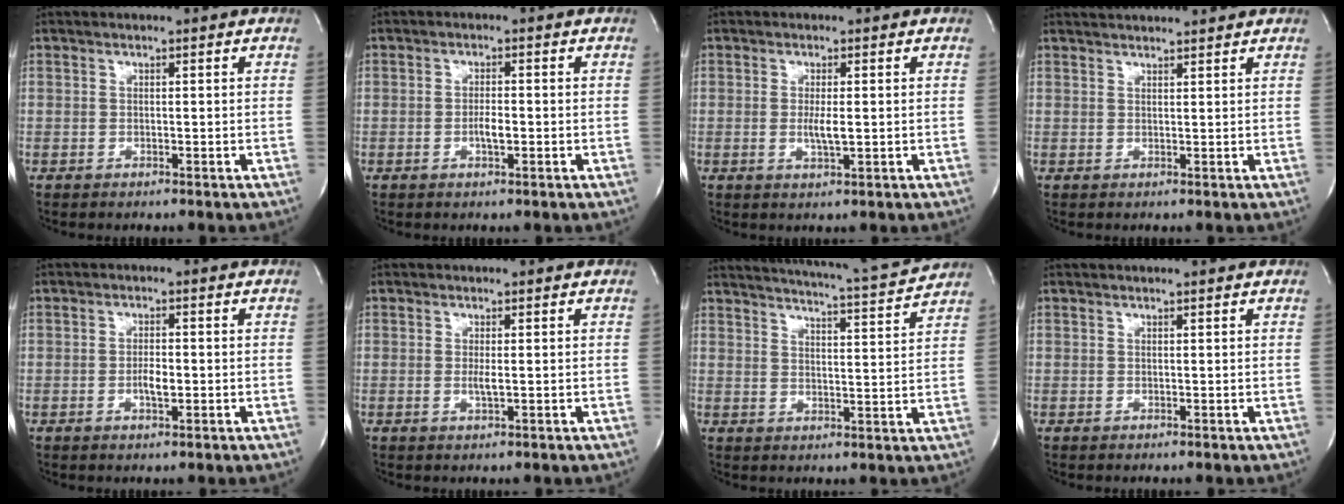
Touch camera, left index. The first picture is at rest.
{"total": 2.2, "force": [-0.6, 0.5, 2.1], "torque": [-0.040, 0.001, -0.010]}
{"total": 2.6, "force": [-0.1, 0.3, 2.6], "torque": [-0.053, -0.005, 0.000]}
{"total": 6.4, "force": [6.2, 0.2, 1.8], "torque": [-0.032, 0.030, 0.083]}
{"total": 2.5, "force": [-0.6, 0.8, 2.3], "torque": [-0.045, 0.002, -0.008]}
{"total": 1.4, "force": [0.1, 0.1, 1.4], "torque": [-0.033, -0.003, 0.002]}
{"total": 12.8, "force": [12.2, -1.0, 3.6], "torque": [-0.066, -0.027, 0.164]}
{"total": 1.5, "force": [1.4, -0.2, 0.4], "torque": [-0.009, 0.004, 0.018]}